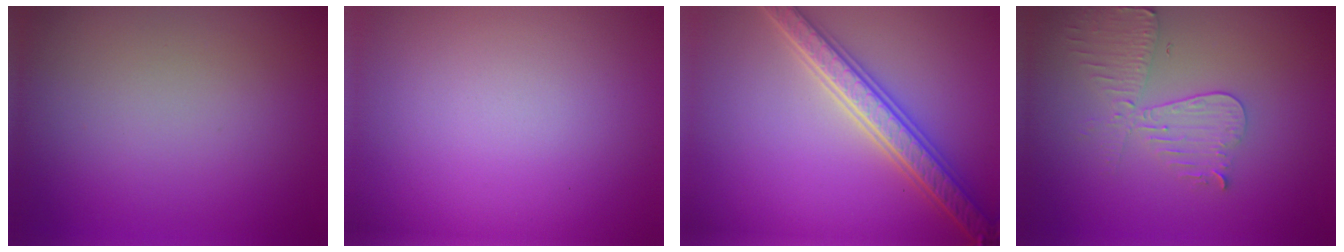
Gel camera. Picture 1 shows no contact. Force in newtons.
{"total": 0.0}
{"total": 5.5, "press": 5.4, "slide": 1.1}
{"total": 3.9, "press": 3.4, "slide": 1.8}